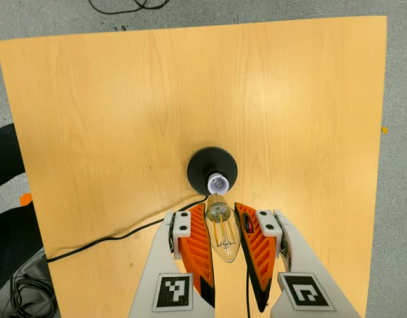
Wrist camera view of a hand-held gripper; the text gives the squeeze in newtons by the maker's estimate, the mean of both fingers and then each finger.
{"total": 19.9, "left": 21.3, "right": 18.4}